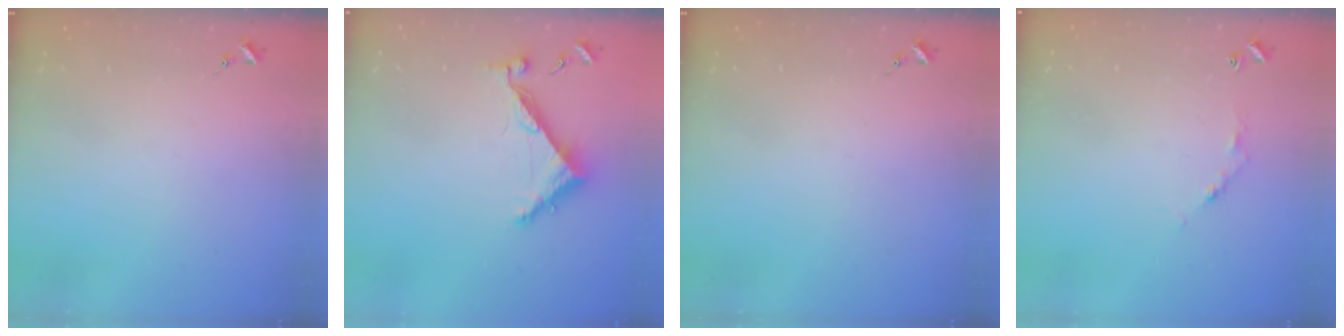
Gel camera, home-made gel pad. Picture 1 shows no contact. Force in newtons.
{"total": 7.3, "press": 7.3, "slide": 0.6}
{"total": 0.0}
{"total": 4.1, "press": 4.1, "slide": 0.3}